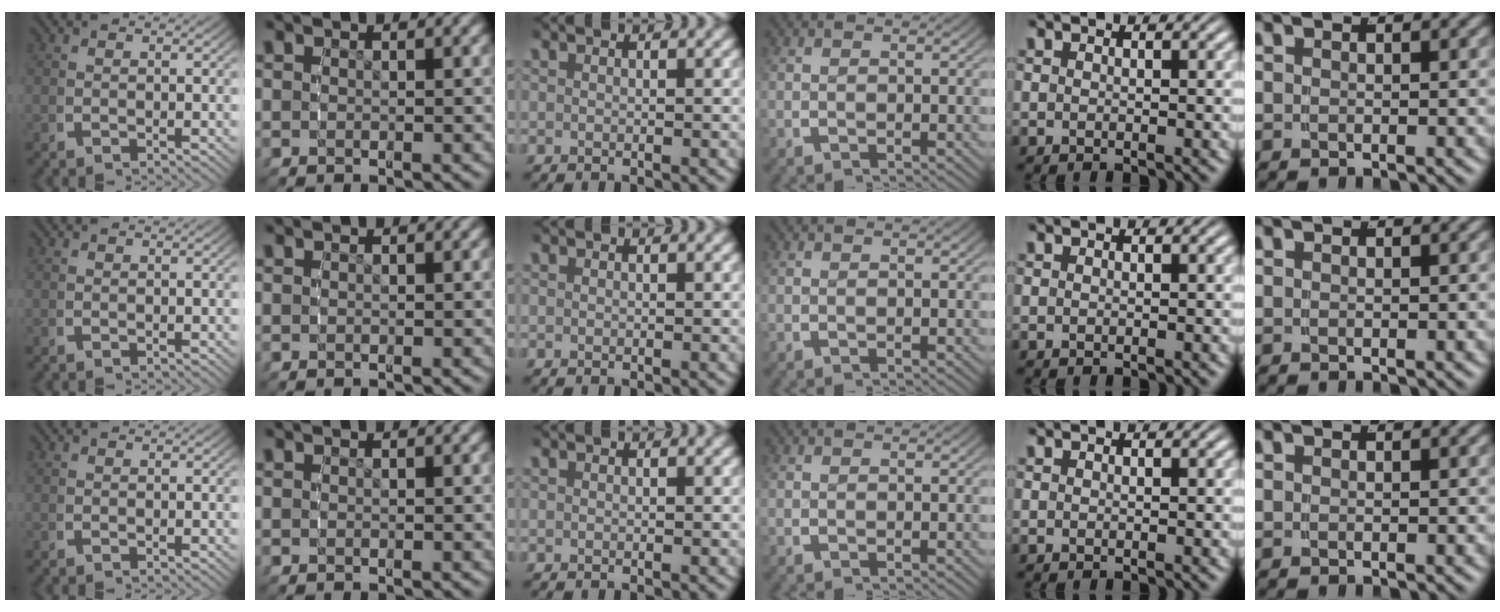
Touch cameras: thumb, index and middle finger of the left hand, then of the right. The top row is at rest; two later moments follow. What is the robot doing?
{"motion": "reach", "object": "shorts"}